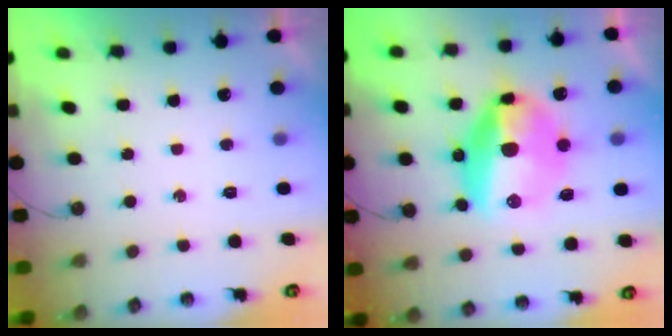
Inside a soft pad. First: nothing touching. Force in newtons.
{"total": 18.7, "press": 18.0, "slide": 5.2}